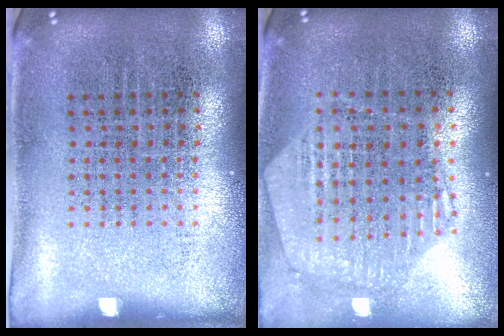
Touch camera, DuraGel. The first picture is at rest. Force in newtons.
{"total": 1.1, "press": 1.1, "slide": 0.2}